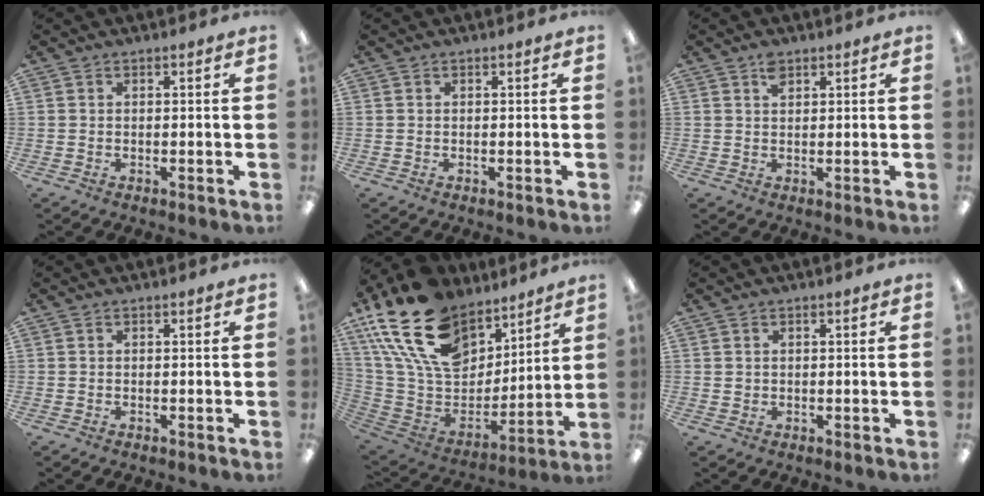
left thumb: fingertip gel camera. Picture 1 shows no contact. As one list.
[{"total": 0.0}, {"total": 2.4, "force": [1.6, 1.2, 1.3], "torque": [-0.021, -0.004, 0.029]}, {"total": 0.0}, {"total": 24.9, "force": [14.5, 15.0, 13.6], "torque": [-0.280, -0.076, 0.272]}, {"total": 0.9, "force": [0.4, 0.8, 0.1], "torque": [-0.002, 0.002, 0.008]}]